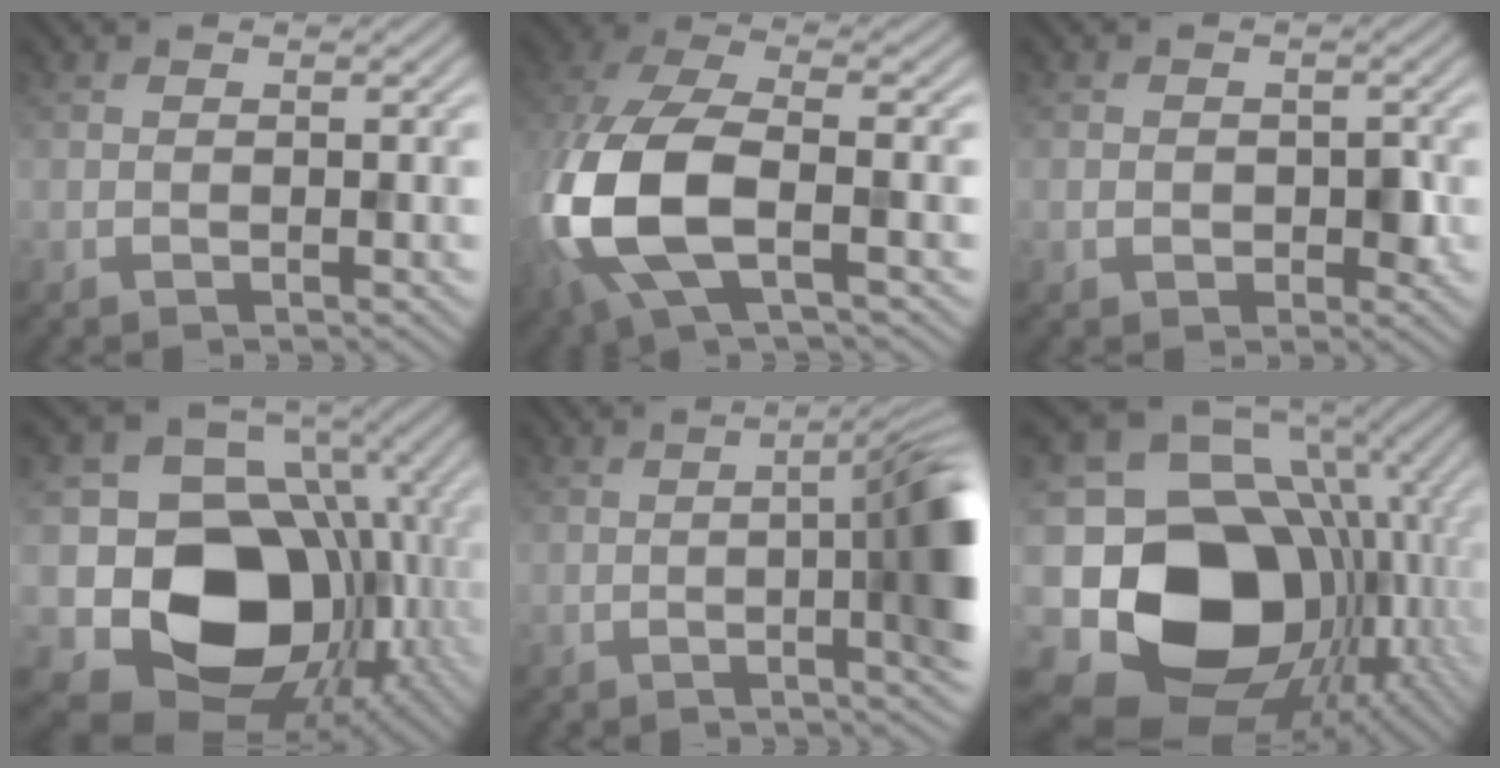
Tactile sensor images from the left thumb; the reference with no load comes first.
{"total": 13.4, "force": [-3.2, 6.5, 11.3], "torque": [-0.304, -0.021, -0.065]}
{"total": 2.4, "force": [-0.5, 1.9, 1.4], "torque": [-0.025, -0.008, -0.009]}
{"total": 17.4, "force": [-3.6, 14.1, 9.5], "torque": [-0.174, -0.044, -0.054]}
{"total": 10.5, "force": [-1.0, 2.4, 10.2], "torque": [-0.133, 0.003, -0.019]}
{"total": 22.2, "force": [-6.4, 17.8, 11.7], "torque": [-0.242, -0.032, -0.097]}